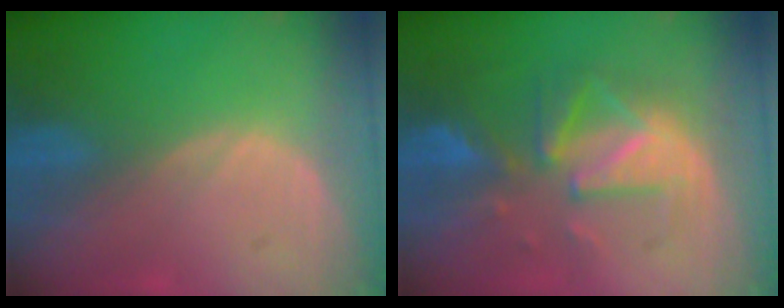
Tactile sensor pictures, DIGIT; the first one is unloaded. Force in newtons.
{"total": 9.1, "press": 8.8, "slide": 2.1}